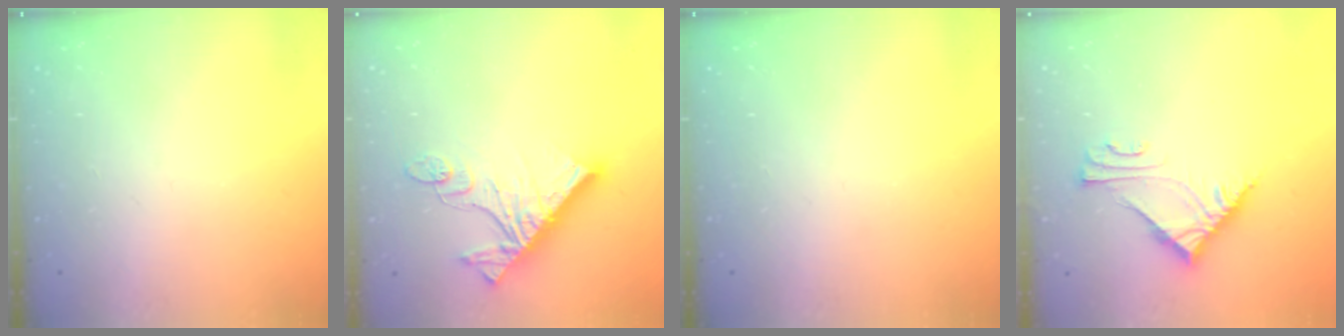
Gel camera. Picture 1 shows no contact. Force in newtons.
{"total": 15.3, "press": 15.3, "slide": 1.0}
{"total": 0.0}
{"total": 7.7, "press": 7.7, "slide": 0.3}